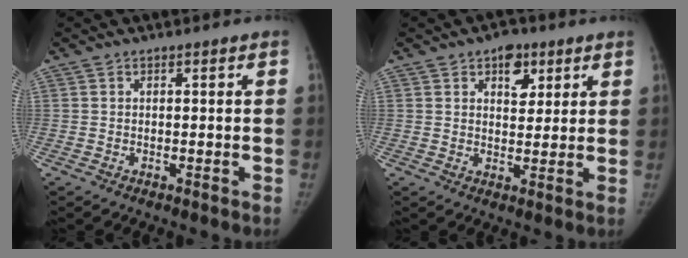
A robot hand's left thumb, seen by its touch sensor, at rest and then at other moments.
{"total": 6.0, "force": [3.1, 3.8, 3.4], "torque": [-0.014, -0.011, 0.042]}